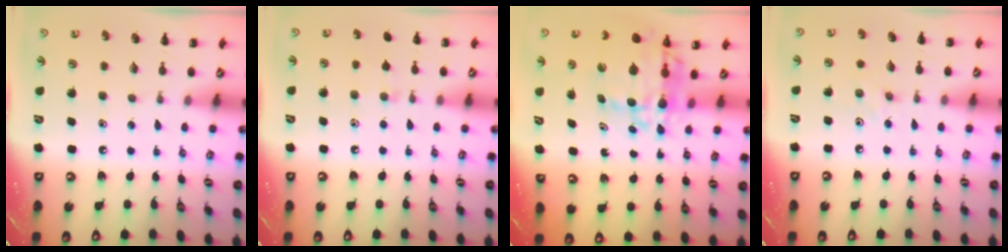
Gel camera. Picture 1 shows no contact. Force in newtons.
{"total": 4.9, "press": 4.4, "slide": 2.0}
{"total": 8.8, "press": 7.9, "slide": 3.9}
{"total": 2.7, "press": 2.5, "slide": 0.9}